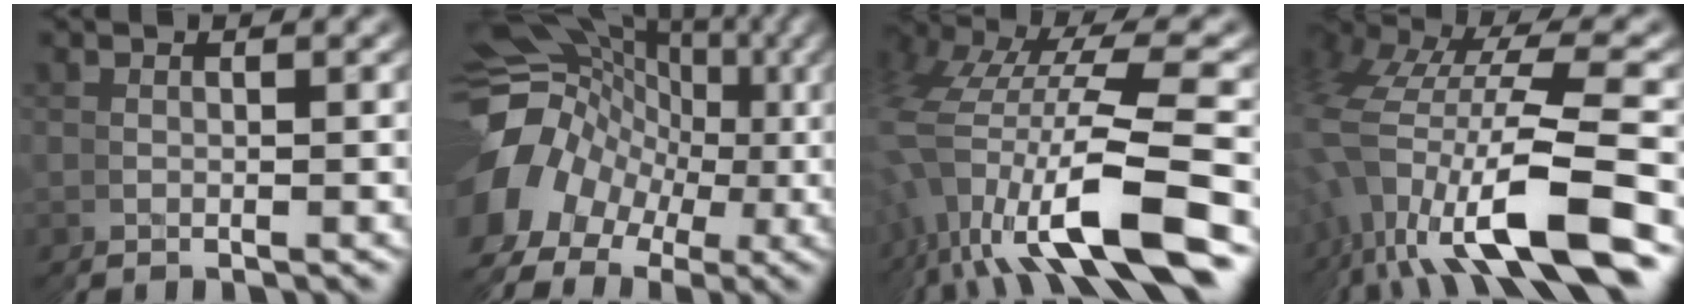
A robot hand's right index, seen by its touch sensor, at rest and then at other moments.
{"total": 18.8, "force": [2.5, 14.2, 12.0], "torque": [-0.179, 0.004, 0.027]}
{"total": 8.6, "force": [1.6, 4.3, 7.3], "torque": [-0.165, 0.003, 0.034]}
{"total": 7.6, "force": [1.0, 4.3, 6.1], "torque": [-0.147, 0.001, 0.022]}